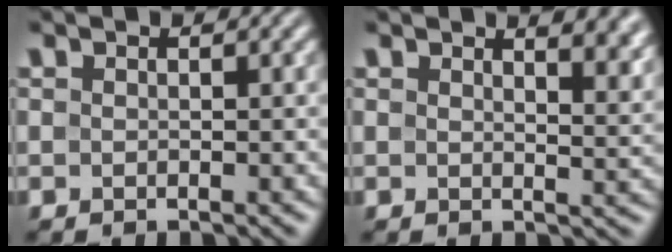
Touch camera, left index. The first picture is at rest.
{"total": 5.9, "force": [3.9, 2.4, 3.6], "torque": [-0.018, 0.013, 0.043]}